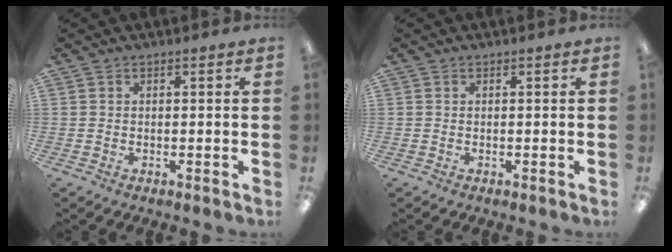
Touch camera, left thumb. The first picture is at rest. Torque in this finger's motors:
{"motor_torque": [0.00, 0.00, 0.41, 0.11, 0.00]}